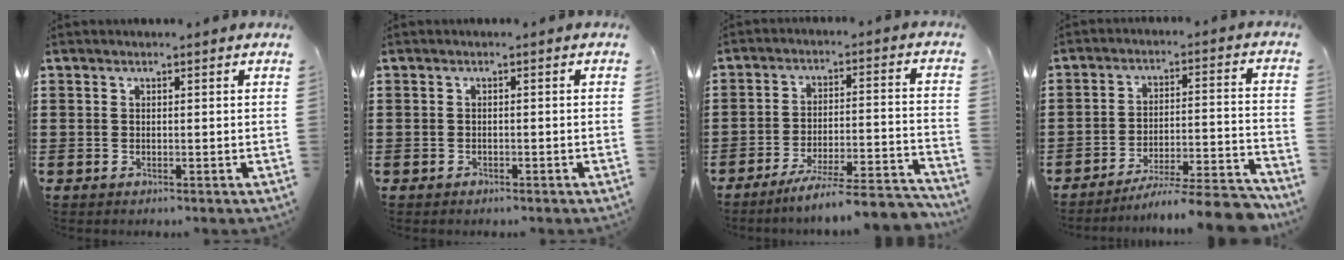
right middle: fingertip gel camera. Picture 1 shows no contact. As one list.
[{"total": 0.5, "force": [-0.4, 0.2, 0.2], "torque": [-0.004, -0.001, -0.009]}, {"total": 7.1, "force": [-6.4, -0.3, 3.2], "torque": [-0.049, -0.009, -0.120]}, {"total": 8.2, "force": [-7.3, 0.4, 3.5], "torque": [-0.043, 0.010, -0.138]}]